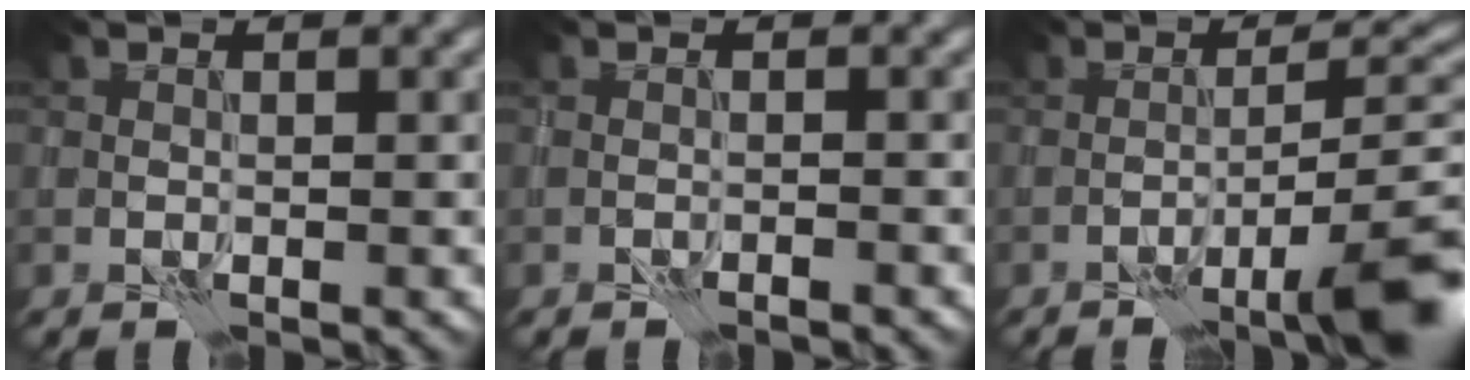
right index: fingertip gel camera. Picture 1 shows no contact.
{"total": 0.9, "force": [-0.9, 0.1, 0.4], "torque": [-0.008, 0.000, -0.015]}
{"total": 9.3, "force": [-4.7, 1.9, 7.8], "torque": [-0.099, 0.008, -0.067]}